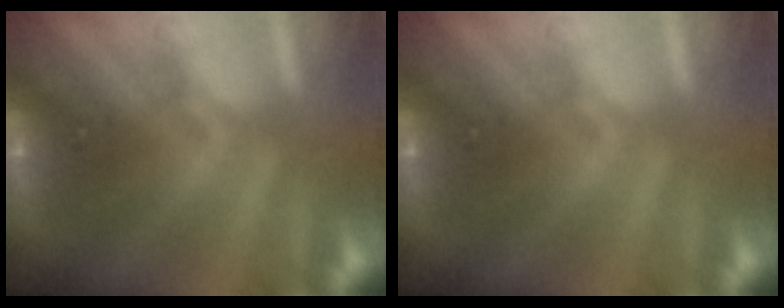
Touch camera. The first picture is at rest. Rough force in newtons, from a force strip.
{"total": 0.0}